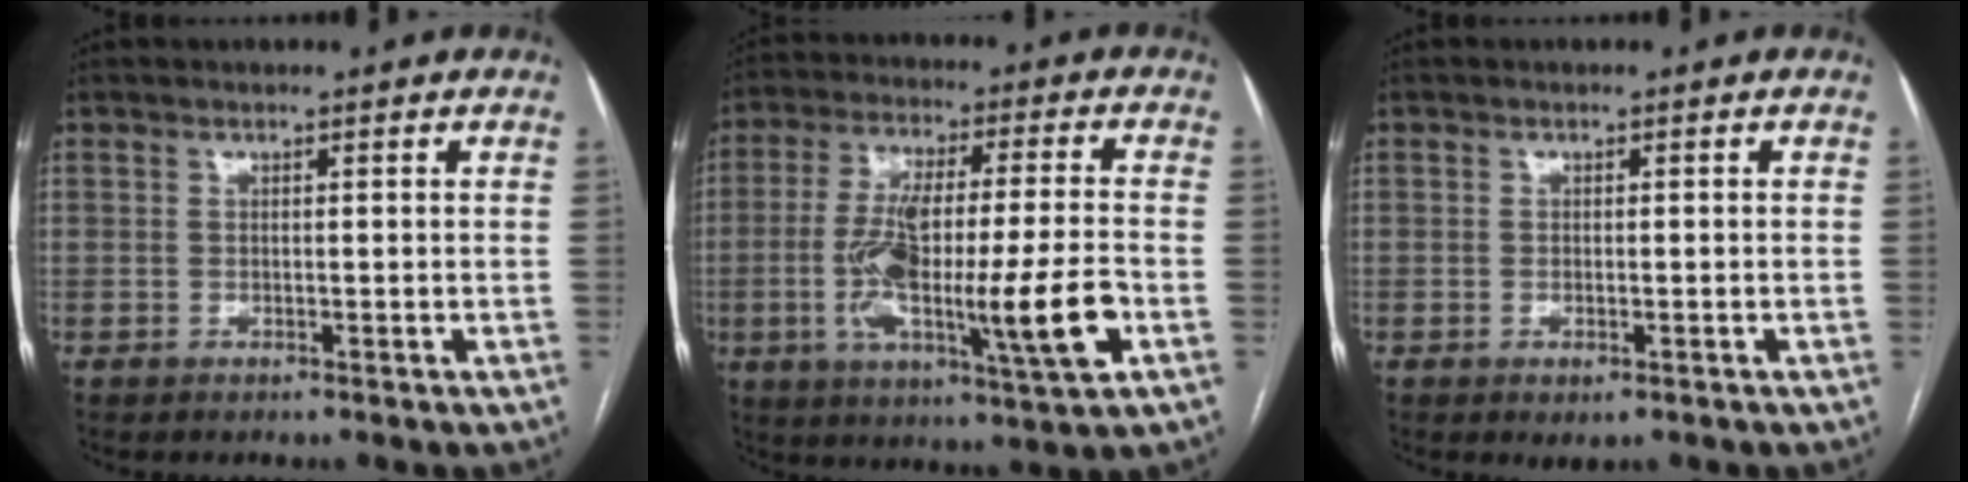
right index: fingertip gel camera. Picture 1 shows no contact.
{"total": 17.9, "force": [-4.3, 1.7, 17.2], "torque": [-0.293, -0.008, -0.068]}
{"total": 1.9, "force": [-1.0, 0.8, 1.4], "torque": [-0.020, -0.004, -0.006]}